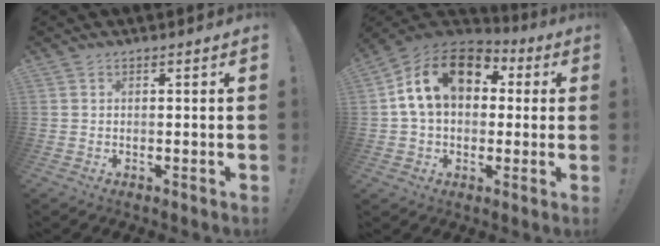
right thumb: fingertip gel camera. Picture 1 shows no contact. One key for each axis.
{"total": 18.3, "fx": 5.3, "fy": 12.5, "fz": 12.3, "tx": -0.202, "ty": 0.000, "tz": 0.094}